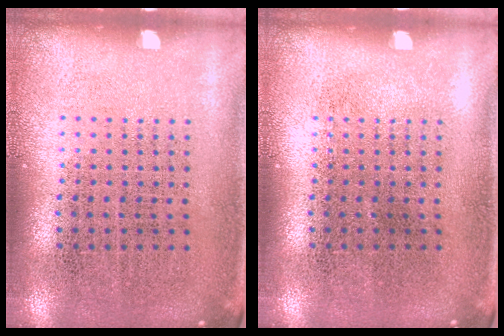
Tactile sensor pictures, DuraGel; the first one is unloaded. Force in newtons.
{"total": 0.0}